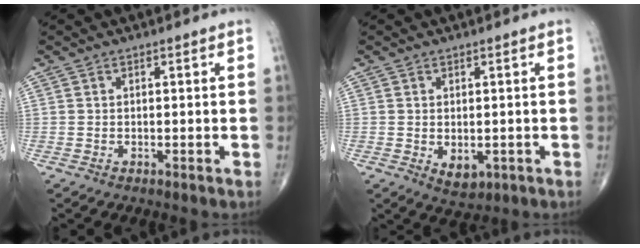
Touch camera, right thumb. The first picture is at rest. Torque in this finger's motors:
{"motor_torque": [-0.22, 0.25, 0.22, 0.26, 0.10]}